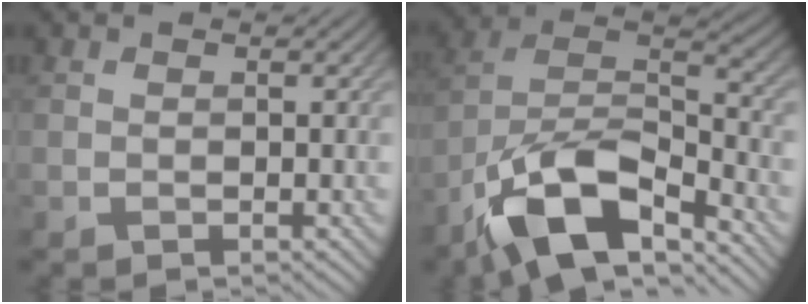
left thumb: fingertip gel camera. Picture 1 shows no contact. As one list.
[{"total": 14.4, "force": [-9.7, 5.6, 9.1], "torque": [-0.178, -0.013, -0.197]}]